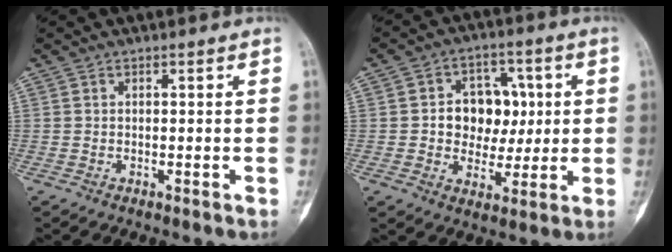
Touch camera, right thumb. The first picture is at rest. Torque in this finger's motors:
{"motor_torque": [1.14, 1.31, 0.61, -0.39, 0.01]}